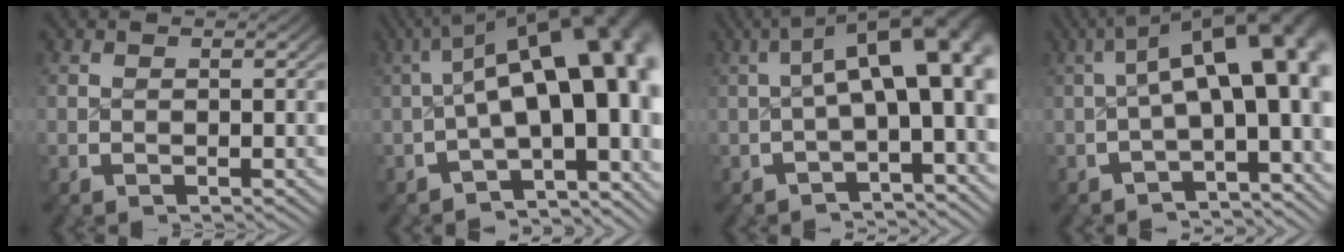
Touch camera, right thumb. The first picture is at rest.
{"total": 16.0, "force": [-0.4, 8.6, 13.4], "torque": [-0.171, -0.015, -0.002]}
{"total": 9.5, "force": [0.8, 4.4, 8.4], "torque": [-0.106, 0.011, 0.010]}
{"total": 10.7, "force": [0.1, 5.3, 9.3], "torque": [-0.117, 0.000, 0.001]}